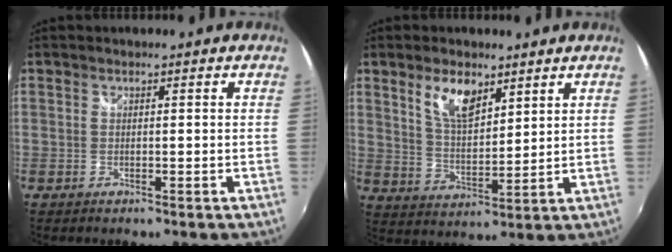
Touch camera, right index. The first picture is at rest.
{"total": 8.2, "force": [4.8, 3.7, 5.5], "torque": [-0.099, 0.005, 0.094]}